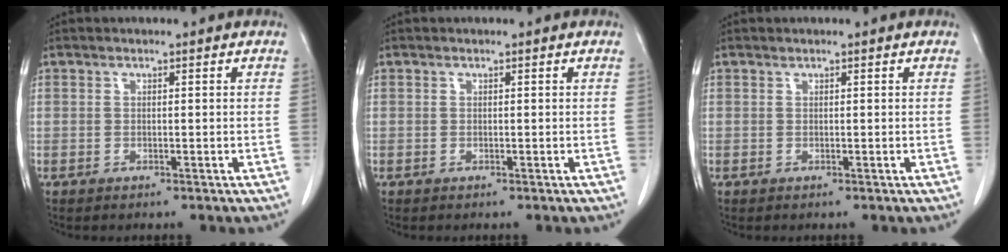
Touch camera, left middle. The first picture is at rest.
{"total": 0.0}
{"total": 0.0}